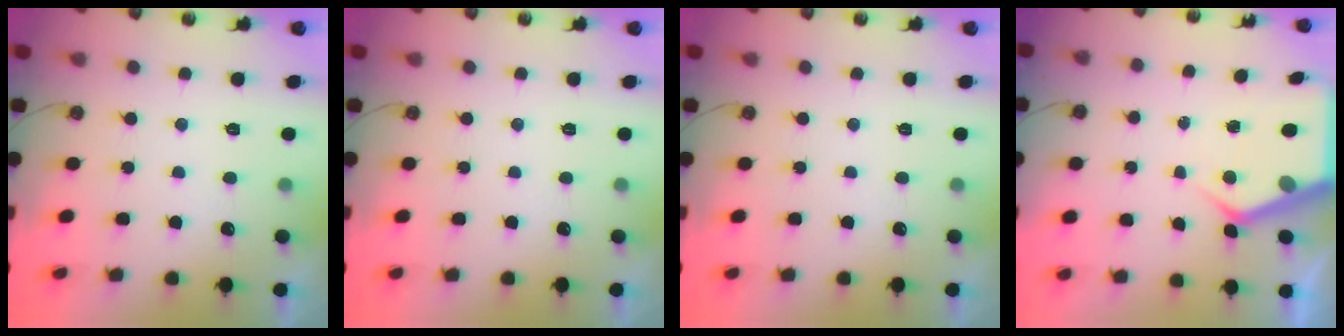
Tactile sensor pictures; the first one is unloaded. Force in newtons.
{"total": 0.0}
{"total": 0.0}
{"total": 6.0, "press": 6.0, "slide": 0.3}